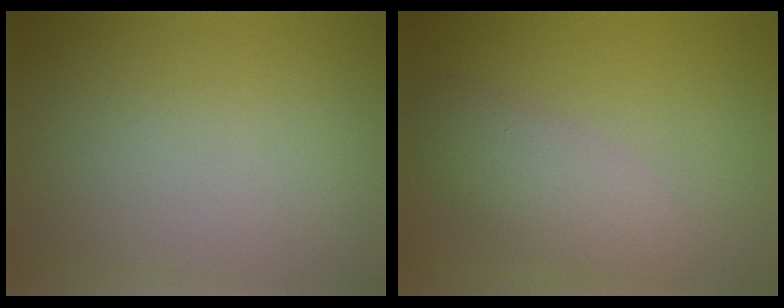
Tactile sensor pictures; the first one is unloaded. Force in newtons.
{"total": 4.0, "press": 4.0, "slide": 0.2}